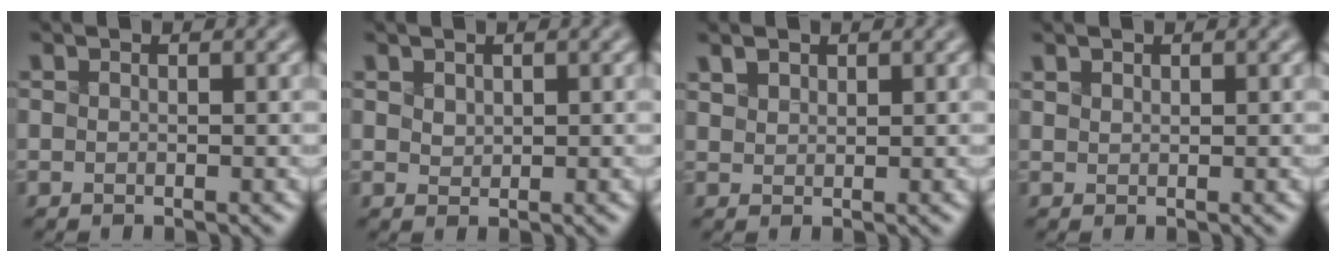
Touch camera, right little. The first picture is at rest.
{"total": 1.6, "force": [1.0, 1.0, 0.7], "torque": [-0.033, 0.001, 0.036]}
{"total": 2.6, "force": [1.7, 1.5, 1.2], "torque": [-0.045, 0.012, 0.040]}
{"total": 1.6, "force": [1.1, 1.0, 0.7], "torque": [-0.031, 0.008, 0.028]}